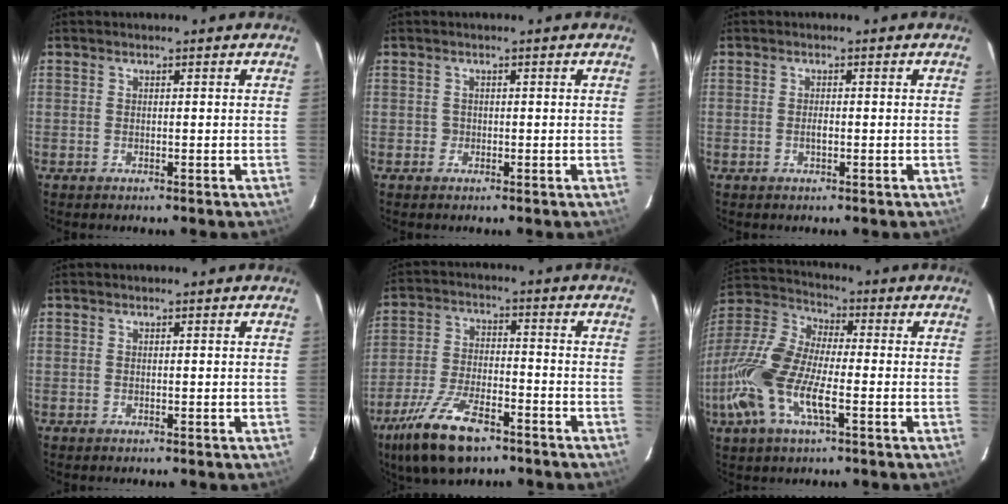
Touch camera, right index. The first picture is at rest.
{"total": 0.9, "force": [-0.2, 0.8, 0.0], "torque": [0.005, 0.002, -0.002]}
{"total": 1.2, "force": [-0.3, 0.5, 1.0], "torque": [-0.018, 0.002, -0.006]}
{"total": 0.0}
{"total": 13.9, "force": [-9.3, 5.3, 9.0], "torque": [-0.199, -0.023, -0.172]}
{"total": 17.8, "force": [-5.5, 6.7, 15.5], "torque": [-0.339, -0.011, -0.118]}